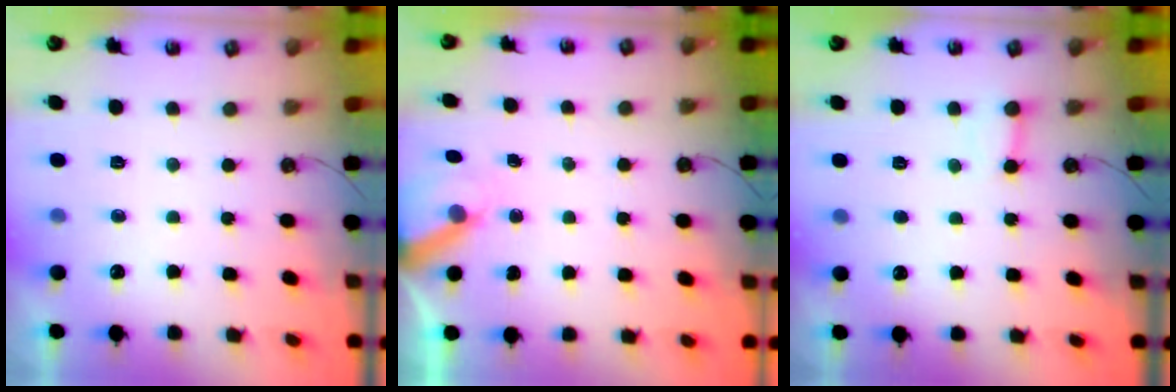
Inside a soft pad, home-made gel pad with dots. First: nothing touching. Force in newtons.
{"total": 6.5, "press": 6.5, "slide": 0.4}
{"total": 2.5, "press": 2.5, "slide": 0.4}